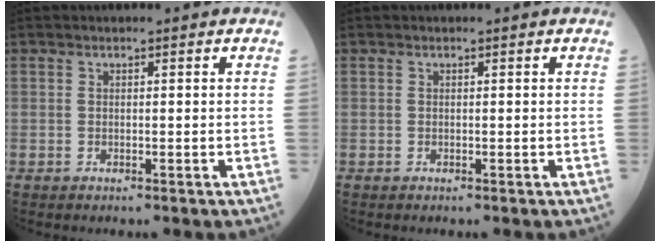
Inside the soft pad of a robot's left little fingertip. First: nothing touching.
{"total": 0.0}